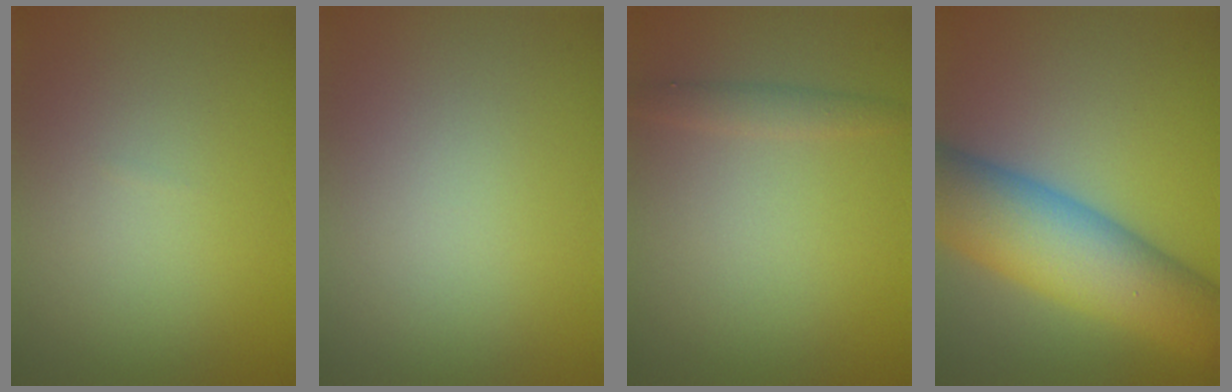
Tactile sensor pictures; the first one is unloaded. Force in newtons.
{"total": 0.0}
{"total": 1.2, "press": 1.2, "slide": 0.0}
{"total": 11.3, "press": 11.2, "slide": 0.5}